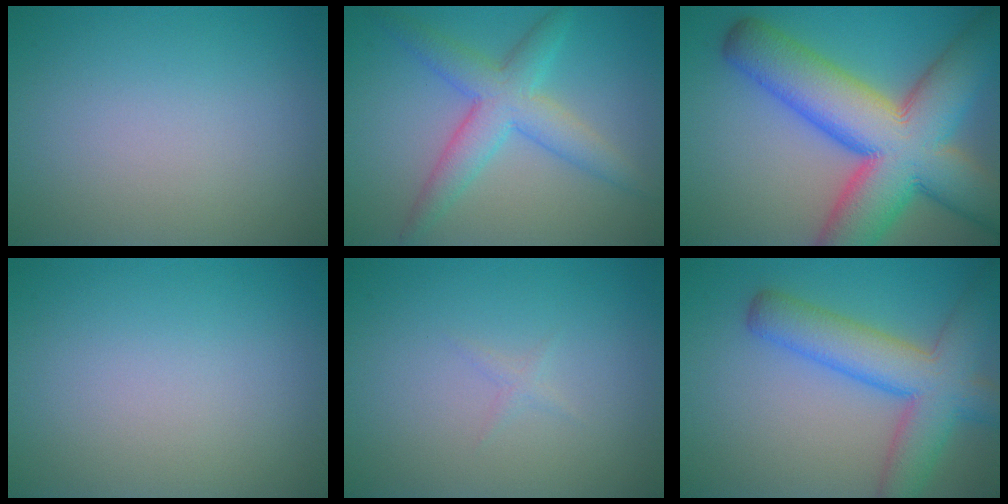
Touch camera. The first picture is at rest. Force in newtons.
{"total": 4.9, "press": 4.9, "slide": 0.1}
{"total": 14.8, "press": 14.8, "slide": 0.6}
{"total": 0.0}
{"total": 0.6, "press": 0.6, "slide": 0.0}
{"total": 7.5, "press": 7.5, "slide": 0.3}